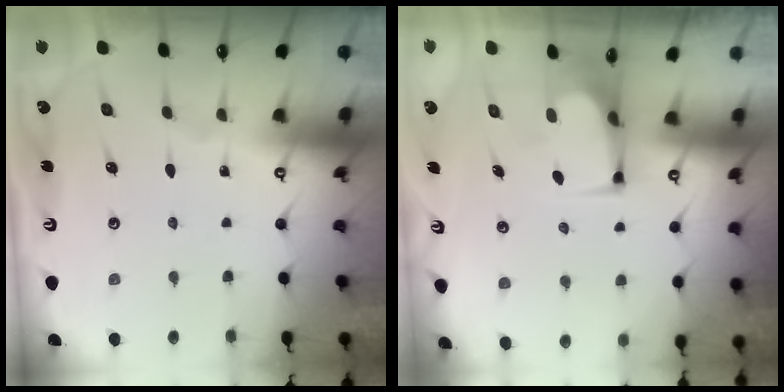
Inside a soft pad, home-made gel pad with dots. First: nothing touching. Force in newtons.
{"total": 1.0, "press": 0.9, "slide": 0.2}